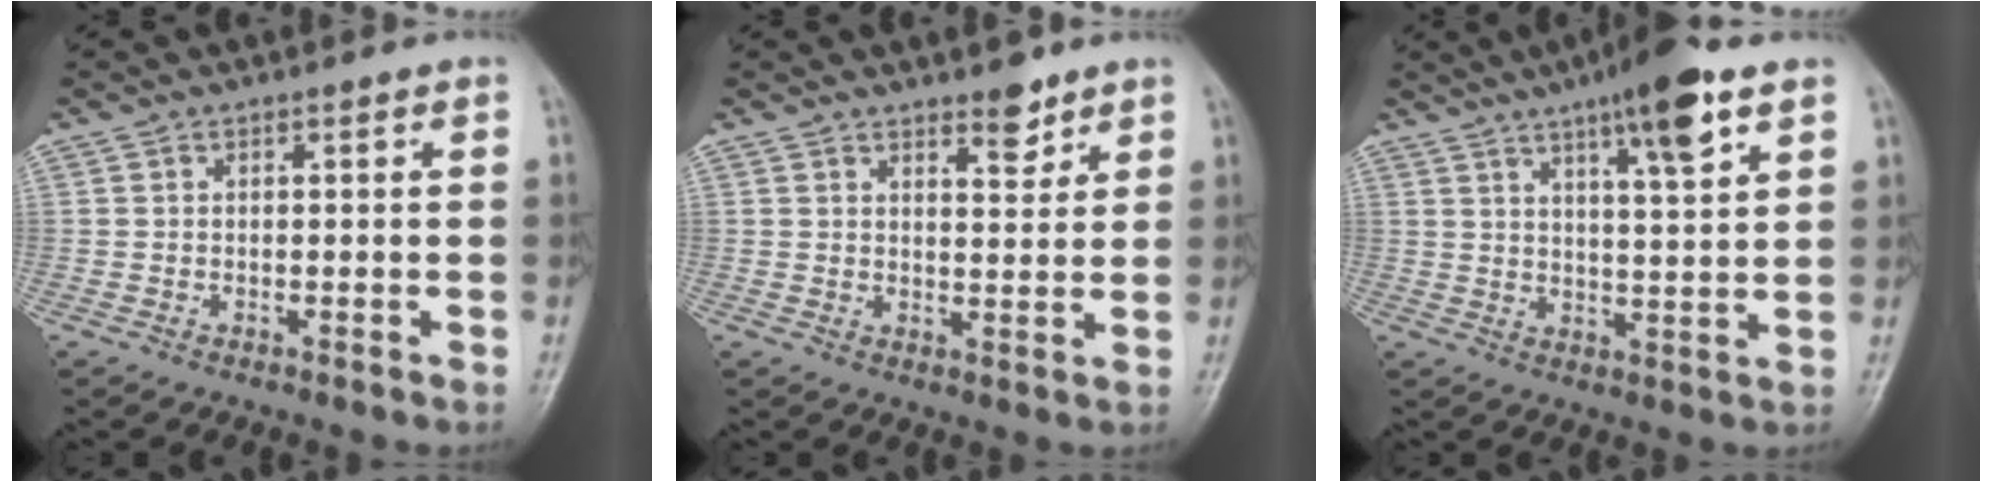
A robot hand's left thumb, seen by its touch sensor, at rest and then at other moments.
{"total": 4.3, "force": [3.2, 1.7, 2.3], "torque": [-0.018, -0.024, 0.049]}
{"total": 11.9, "force": [7.0, 2.2, 9.4], "torque": [-0.134, -0.027, 0.105]}